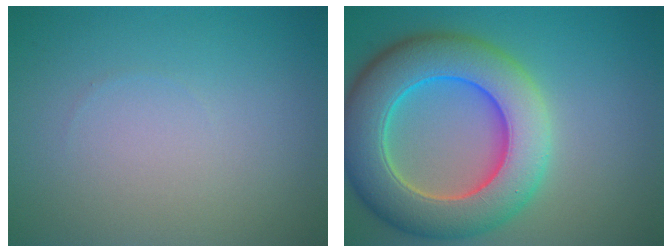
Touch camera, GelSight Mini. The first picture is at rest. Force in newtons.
{"total": 10.4, "press": 10.3, "slide": 0.7}